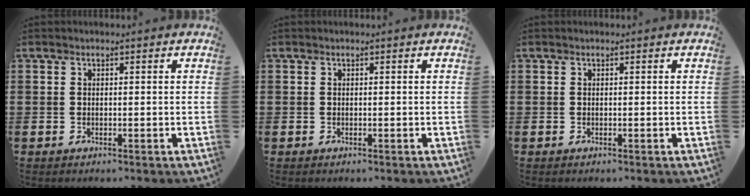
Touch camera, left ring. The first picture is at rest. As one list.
[{"total": 0.0}, {"total": 0.0}]